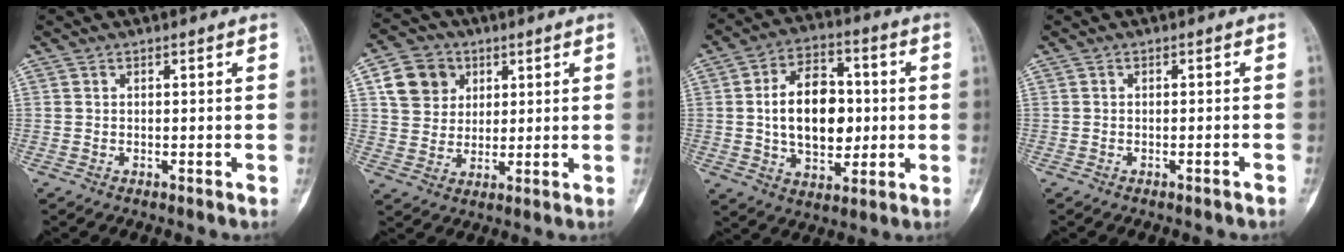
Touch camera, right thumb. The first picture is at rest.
{"total": 9.2, "force": [3.3, 7.9, 3.5], "torque": [-0.036, -0.003, 0.060]}
{"total": 15.9, "force": [0.4, 10.3, 12.1], "torque": [-0.165, 0.016, 0.010]}
{"total": 1.3, "force": [-1.0, -0.1, 0.8], "torque": [-0.022, 0.007, -0.008]}